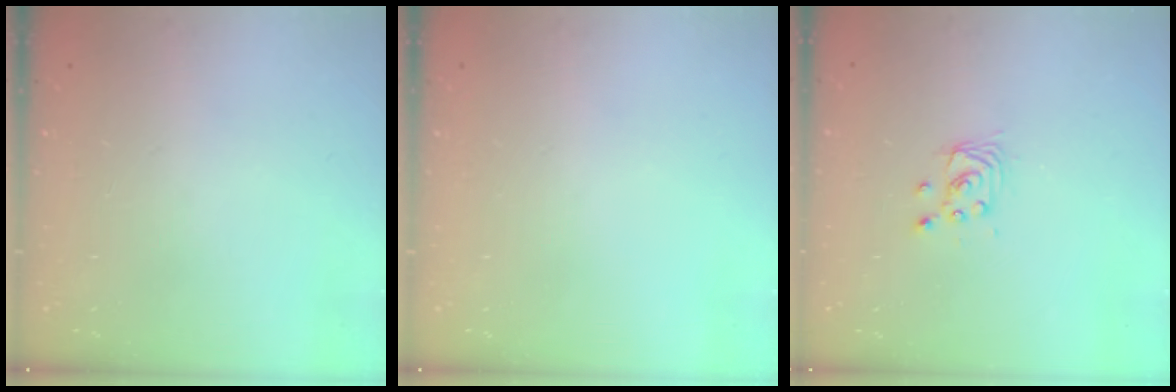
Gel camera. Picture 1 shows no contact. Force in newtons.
{"total": 0.0}
{"total": 2.8, "press": 2.8, "slide": 0.2}